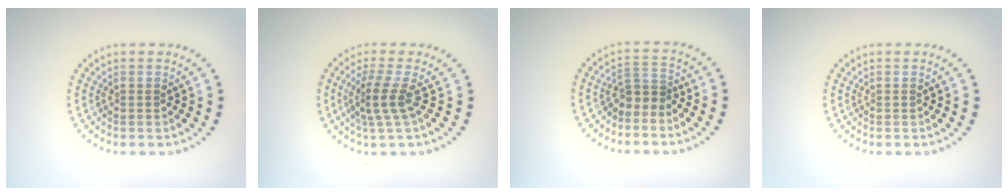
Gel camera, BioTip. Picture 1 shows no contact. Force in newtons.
{"total": 2.7, "press": 1.9, "slide": 1.9}
{"total": 2.0, "press": 1.3, "slide": 1.6}
{"total": 0.0}